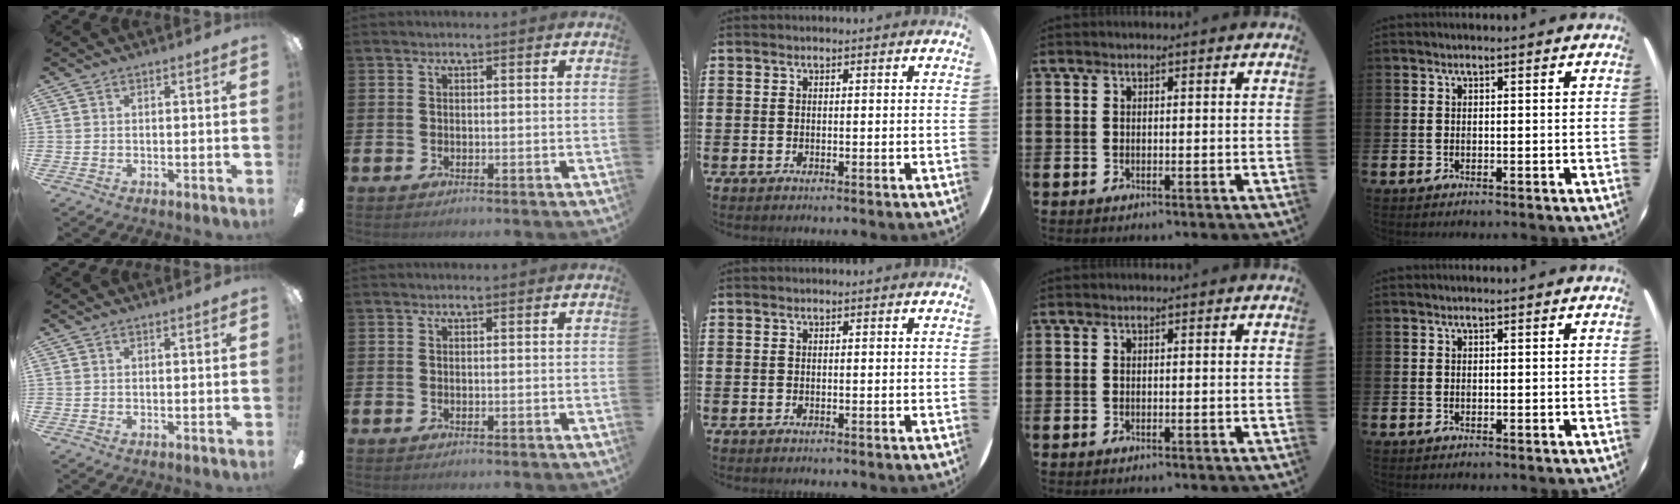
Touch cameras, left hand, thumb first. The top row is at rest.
{}